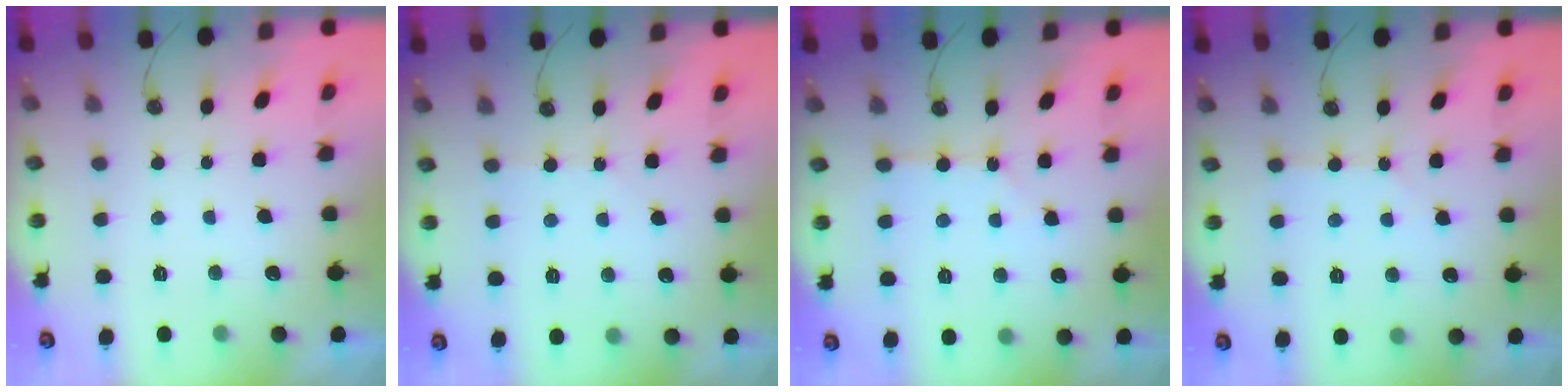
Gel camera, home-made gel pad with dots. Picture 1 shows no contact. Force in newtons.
{"total": 1.3, "press": 1.2, "slide": 0.3}
{"total": 2.2, "press": 2.2, "slide": 0.4}
{"total": 2.5, "press": 2.4, "slide": 0.4}